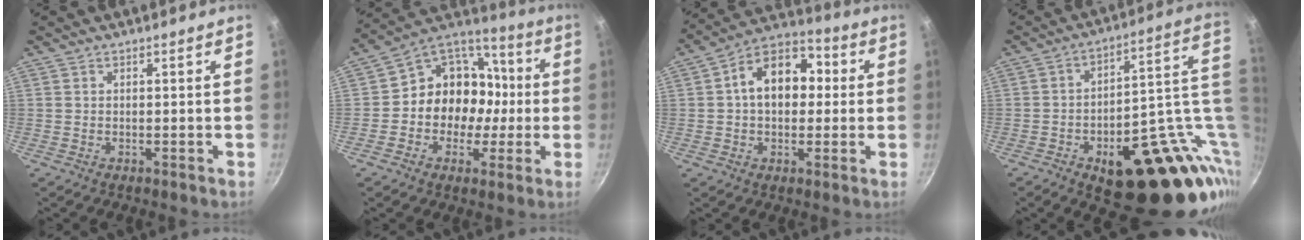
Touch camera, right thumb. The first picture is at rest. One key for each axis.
{"total": 15.7, "fx": -1.3, "fy": 13.3, "fz": 8.2, "tx": -0.076, "ty": 0.048, "tz": -0.032}
{"total": 14.4, "fx": 1.7, "fy": 10.0, "fz": 10.2, "tx": -0.112, "ty": 0.032, "tz": 0.006}
{"total": 28.5, "fx": -4.5, "fy": 14.4, "fz": 24.2, "tx": -0.252, "ty": 0.019, "tz": -0.041}